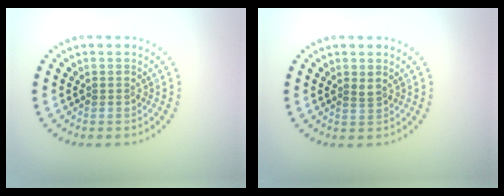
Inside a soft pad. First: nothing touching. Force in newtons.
{"total": 0.9, "press": 0.5, "slide": 0.8}